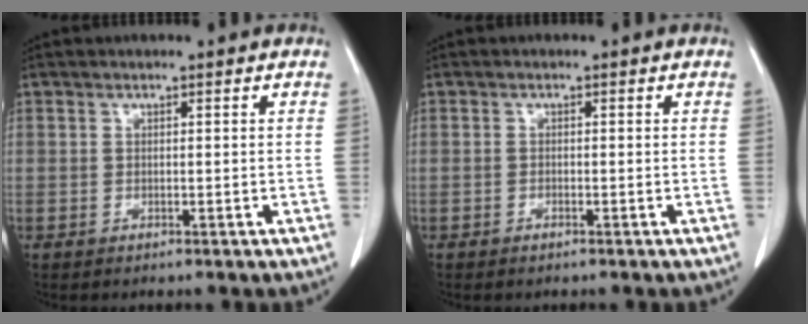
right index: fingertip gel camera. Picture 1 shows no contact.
{"total": 0.6, "force": [-0.5, 0.2, 0.3], "torque": [-0.011, -0.001, -0.007]}